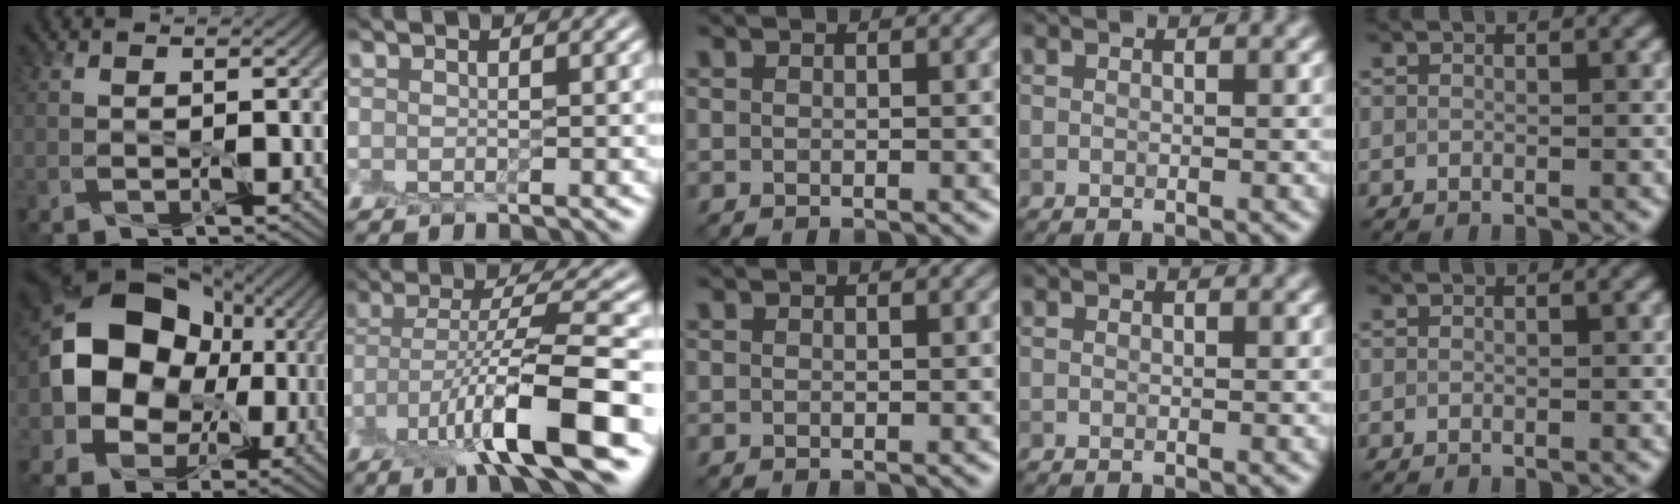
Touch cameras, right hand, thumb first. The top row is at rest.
{"thumb": {"total": 14.4, "force": [0.2, 12.0, 8.1], "torque": [-0.149, 0.000, -0.009]}, "index": {"total": 9.6, "force": [-4.4, 1.7, 8.3], "torque": [-0.142, 0.008, -0.078]}}